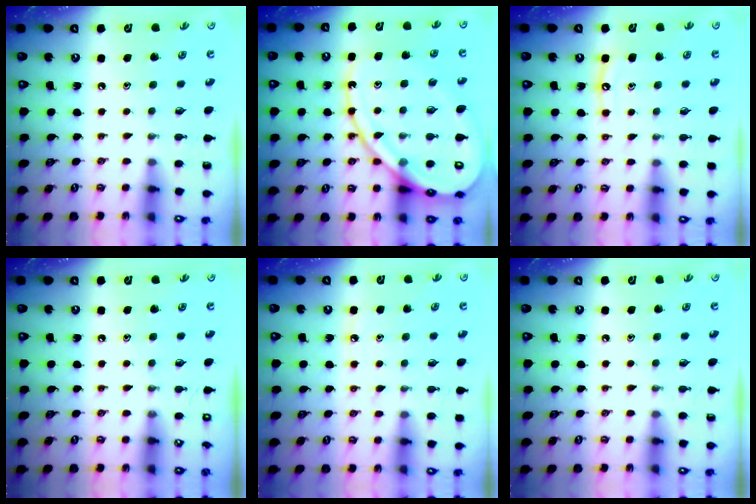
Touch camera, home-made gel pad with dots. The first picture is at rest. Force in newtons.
{"total": 17.7, "press": 17.6, "slide": 1.8}
{"total": 6.3, "press": 6.2, "slide": 0.6}
{"total": 0.0}
{"total": 6.5, "press": 6.4, "slide": 0.7}
{"total": 0.0}